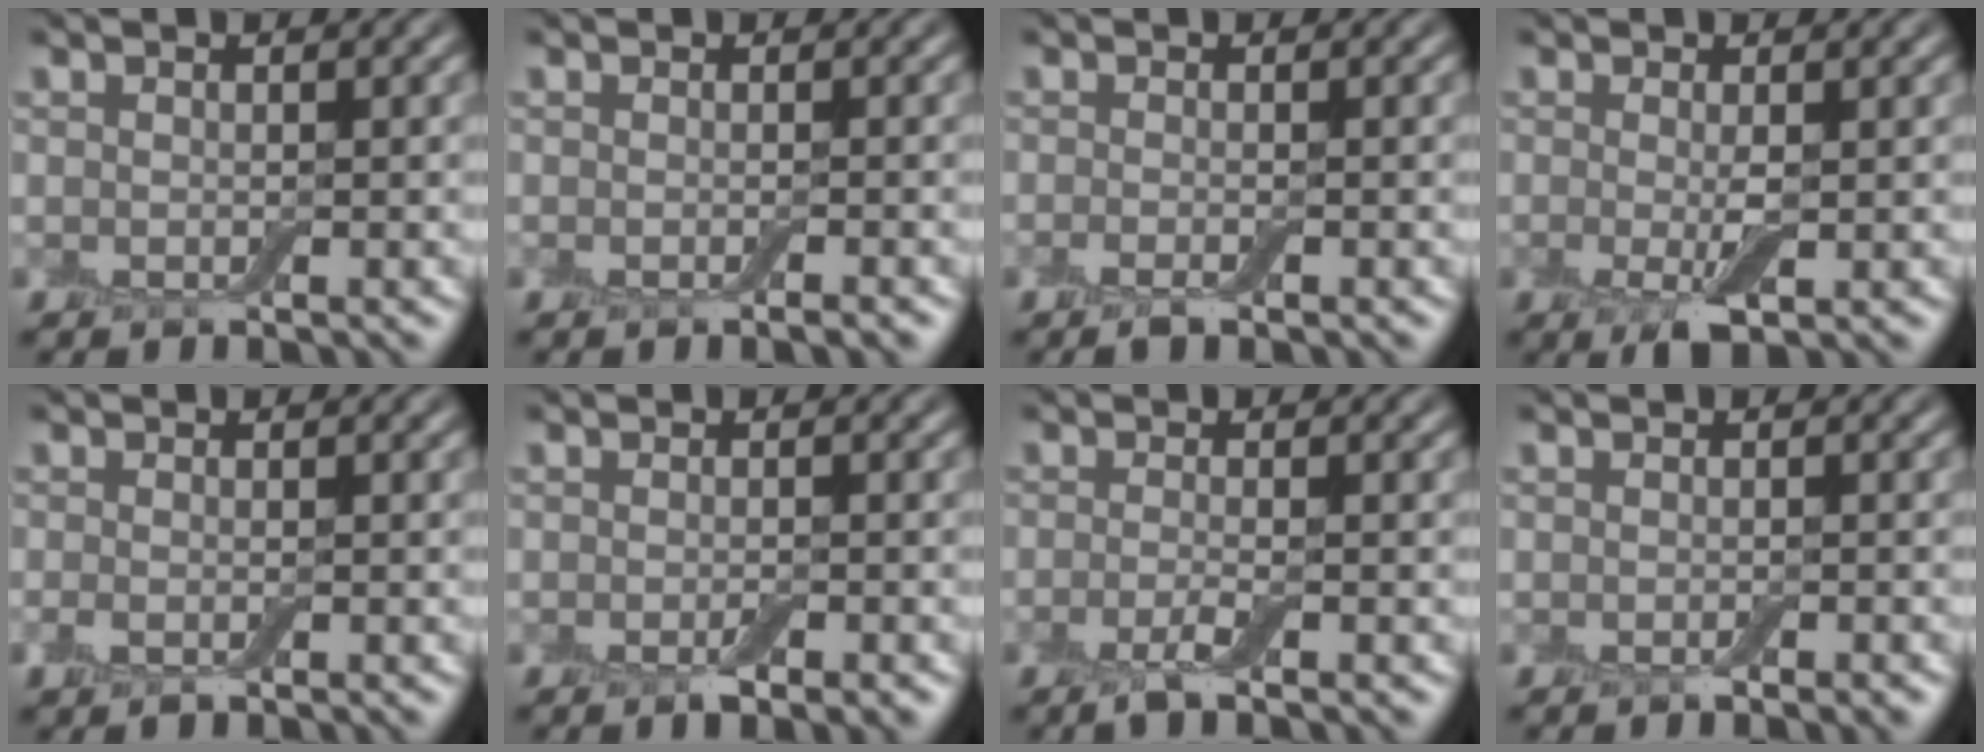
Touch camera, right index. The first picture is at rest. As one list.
[{"total": 1.1, "force": [-0.5, 0.1, 0.9], "torque": [-0.009, -0.002, -0.010]}, {"total": 1.1, "force": [-0.6, 0.2, 0.9], "torque": [-0.018, -0.005, -0.014]}, {"total": 2.4, "force": [-0.3, 0.5, 2.4], "torque": [-0.048, -0.008, -0.004]}, {"total": 1.1, "force": [-0.4, 0.5, 0.9], "torque": [-0.022, -0.003, -0.009]}, {"total": 1.6, "force": [-0.8, 0.3, 1.3], "torque": [-0.020, -0.004, -0.013]}, {"total": 2.0, "force": [-0.9, 0.3, 1.7], "torque": [-0.033, -0.003, -0.022]}, {"total": 0.9, "force": [-0.5, 0.1, 0.7], "torque": [-0.011, -0.003, -0.007]}]